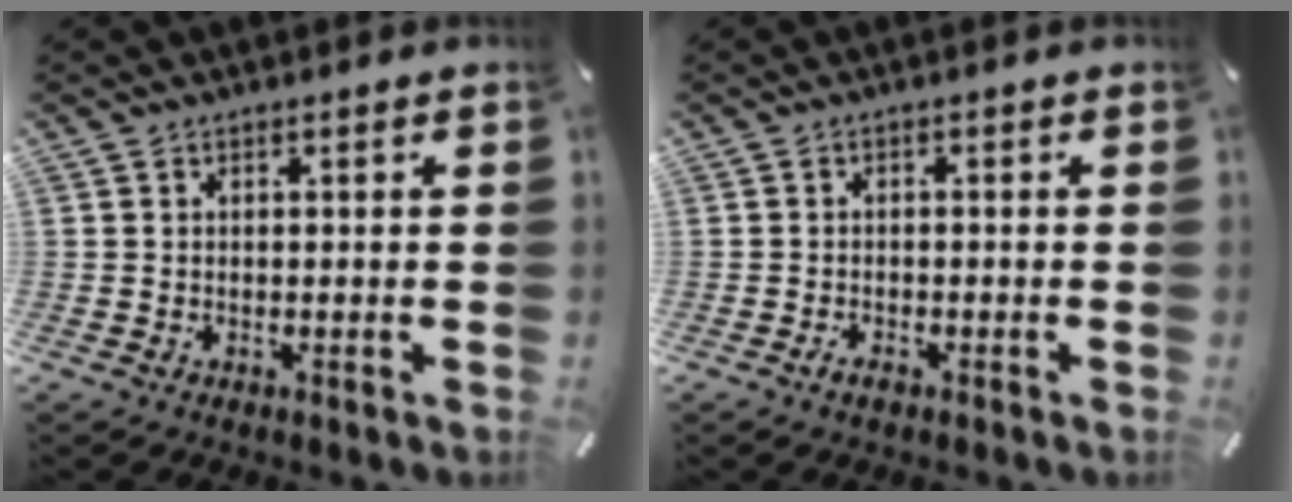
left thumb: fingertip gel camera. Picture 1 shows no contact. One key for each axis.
{"total": 1.6, "fx": -1.1, "fy": 0.7, "fz": 0.8, "tx": -0.017, "ty": 0.004, "tz": -0.022}